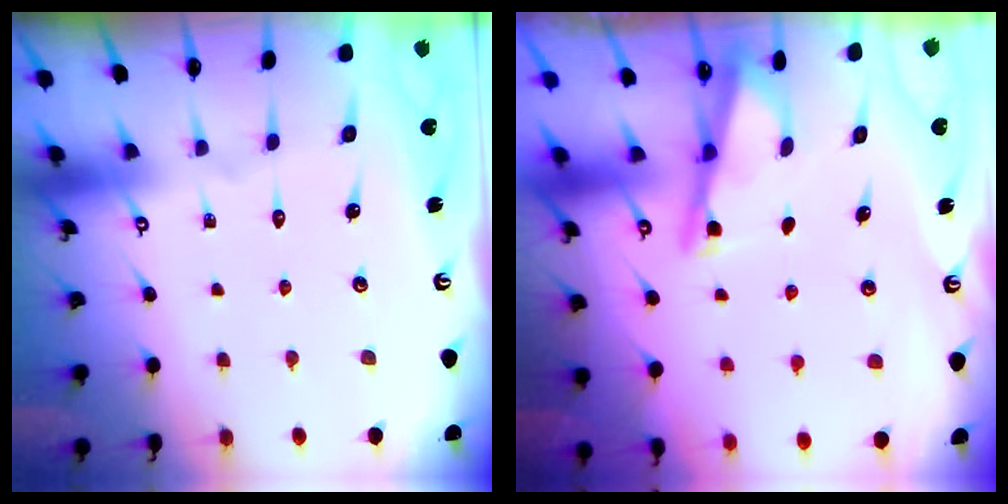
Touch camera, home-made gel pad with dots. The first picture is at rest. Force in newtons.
{"total": 2.9, "press": 2.9, "slide": 0.2}